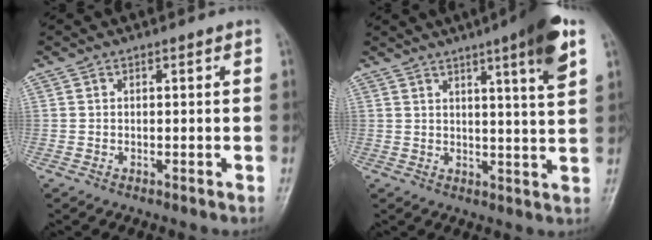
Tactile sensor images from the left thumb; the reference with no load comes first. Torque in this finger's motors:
{"motor_torque": [1.60, 0.90, 0.75, -0.98, 0.07]}